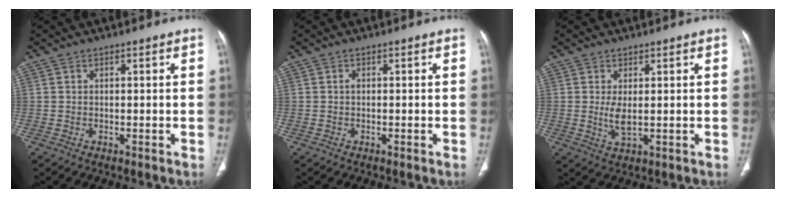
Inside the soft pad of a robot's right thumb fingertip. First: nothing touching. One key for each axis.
{"total": 0.5, "fx": 0.0, "fy": 0.4, "fz": 0.4, "tx": 0.000, "ty": 0.001, "tz": -0.004}
{"total": 3.4, "fx": 0.2, "fy": 1.3, "fz": 3.1, "tx": -0.068, "ty": -0.012, "tz": 0.012}